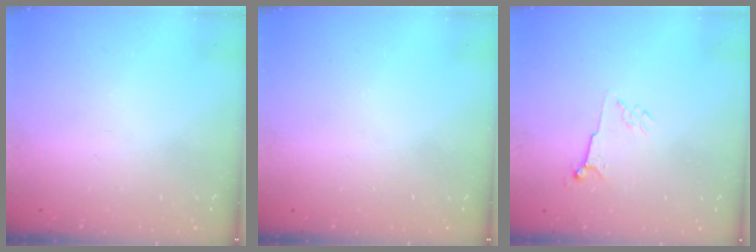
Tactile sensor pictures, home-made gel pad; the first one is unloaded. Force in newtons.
{"total": 0.0}
{"total": 4.5, "press": 4.4, "slide": 1.0}